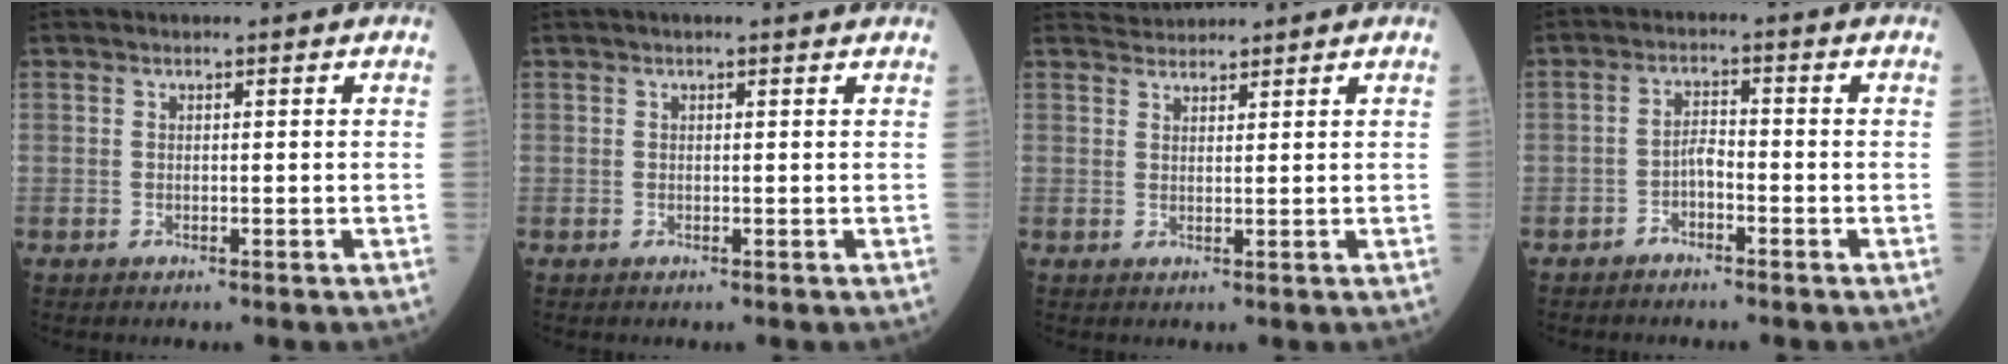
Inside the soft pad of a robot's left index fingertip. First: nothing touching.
{"total": 1.8, "force": [1.6, -0.1, 0.8], "torque": [-0.011, 0.018, 0.019]}
{"total": 2.5, "force": [2.5, 0.1, -0.3], "torque": [-0.006, 0.019, 0.053]}
{"total": 2.3, "force": [-1.5, 0.9, 1.6], "torque": [-0.027, 0.005, -0.030]}